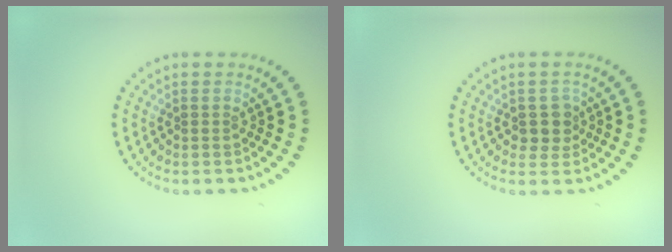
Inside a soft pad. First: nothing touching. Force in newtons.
{"total": 2.0, "press": 1.7, "slide": 1.0}